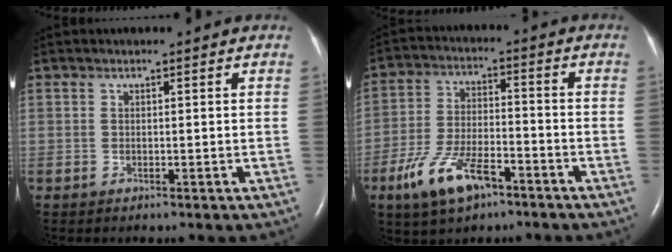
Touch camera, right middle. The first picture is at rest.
{"total": 10.4, "force": [-6.2, 3.9, 7.4], "torque": [-0.157, 0.000, -0.111]}